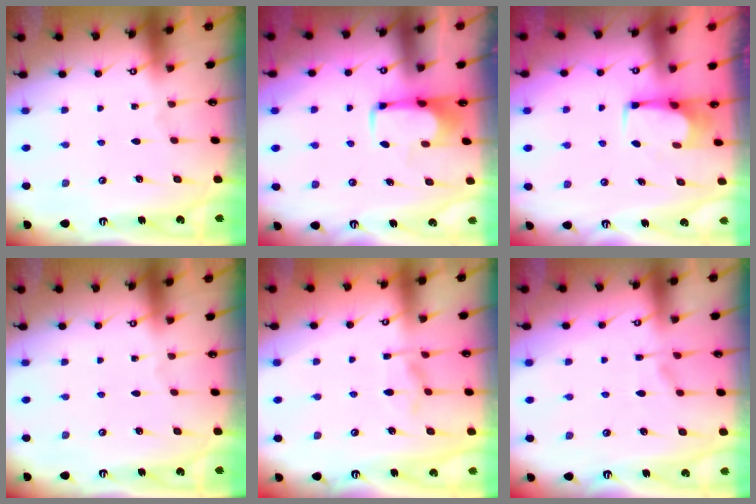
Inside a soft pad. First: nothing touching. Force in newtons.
{"total": 2.0, "press": 2.0, "slide": 0.4}
{"total": 2.3, "press": 2.3, "slide": 0.4}
{"total": 0.0}
{"total": 2.9, "press": 2.6, "slide": 1.3}
{"total": 1.2, "press": 0.3, "slide": 1.1}